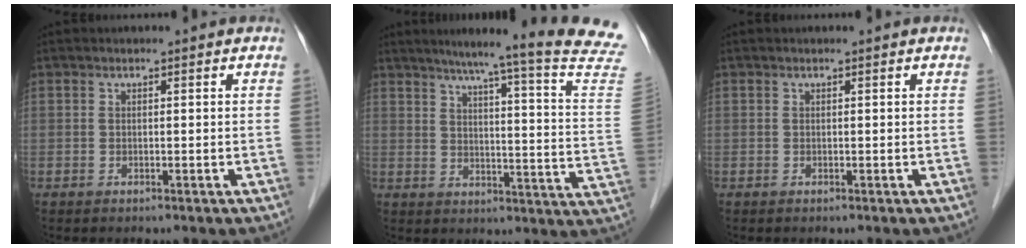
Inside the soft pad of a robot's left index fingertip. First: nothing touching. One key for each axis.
{"total": 21.8, "fx": 18.6, "fy": -2.2, "fz": 11.2, "tx": -0.163, "ty": -0.070, "tz": 0.222}
{"total": 0.0}